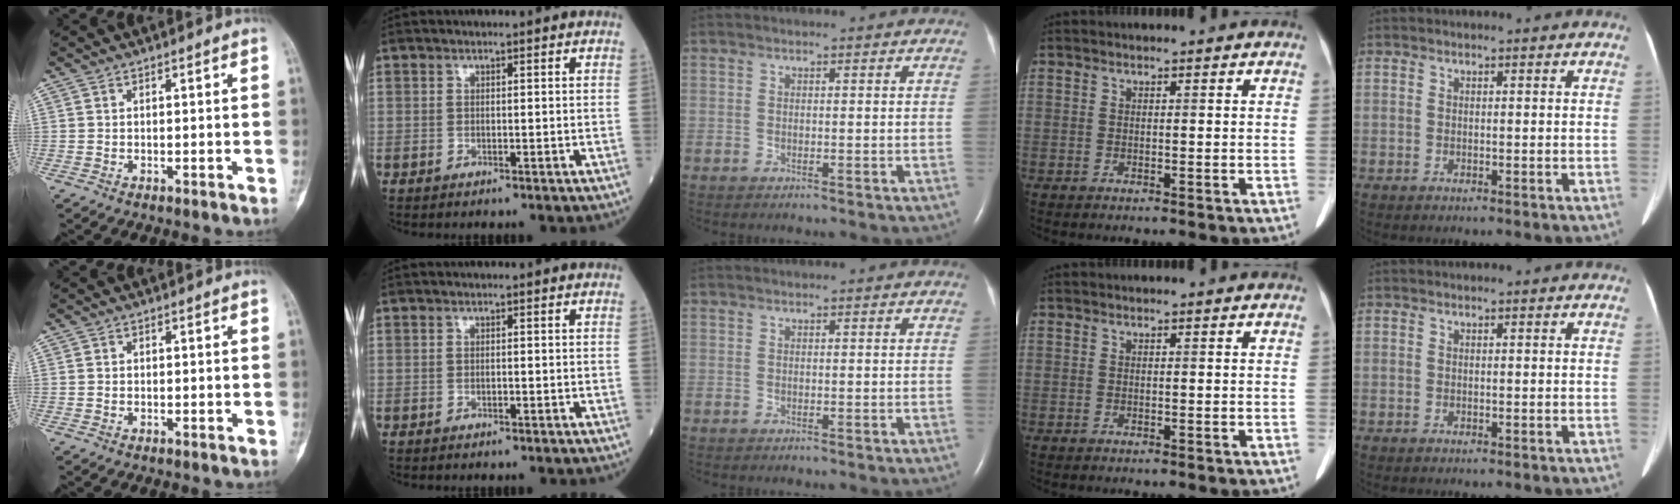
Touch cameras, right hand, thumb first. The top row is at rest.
{"index": {"total": 0.7, "force": [-0.2, 0.2, 0.6], "torque": [-0.010, 0.000, -0.004]}}